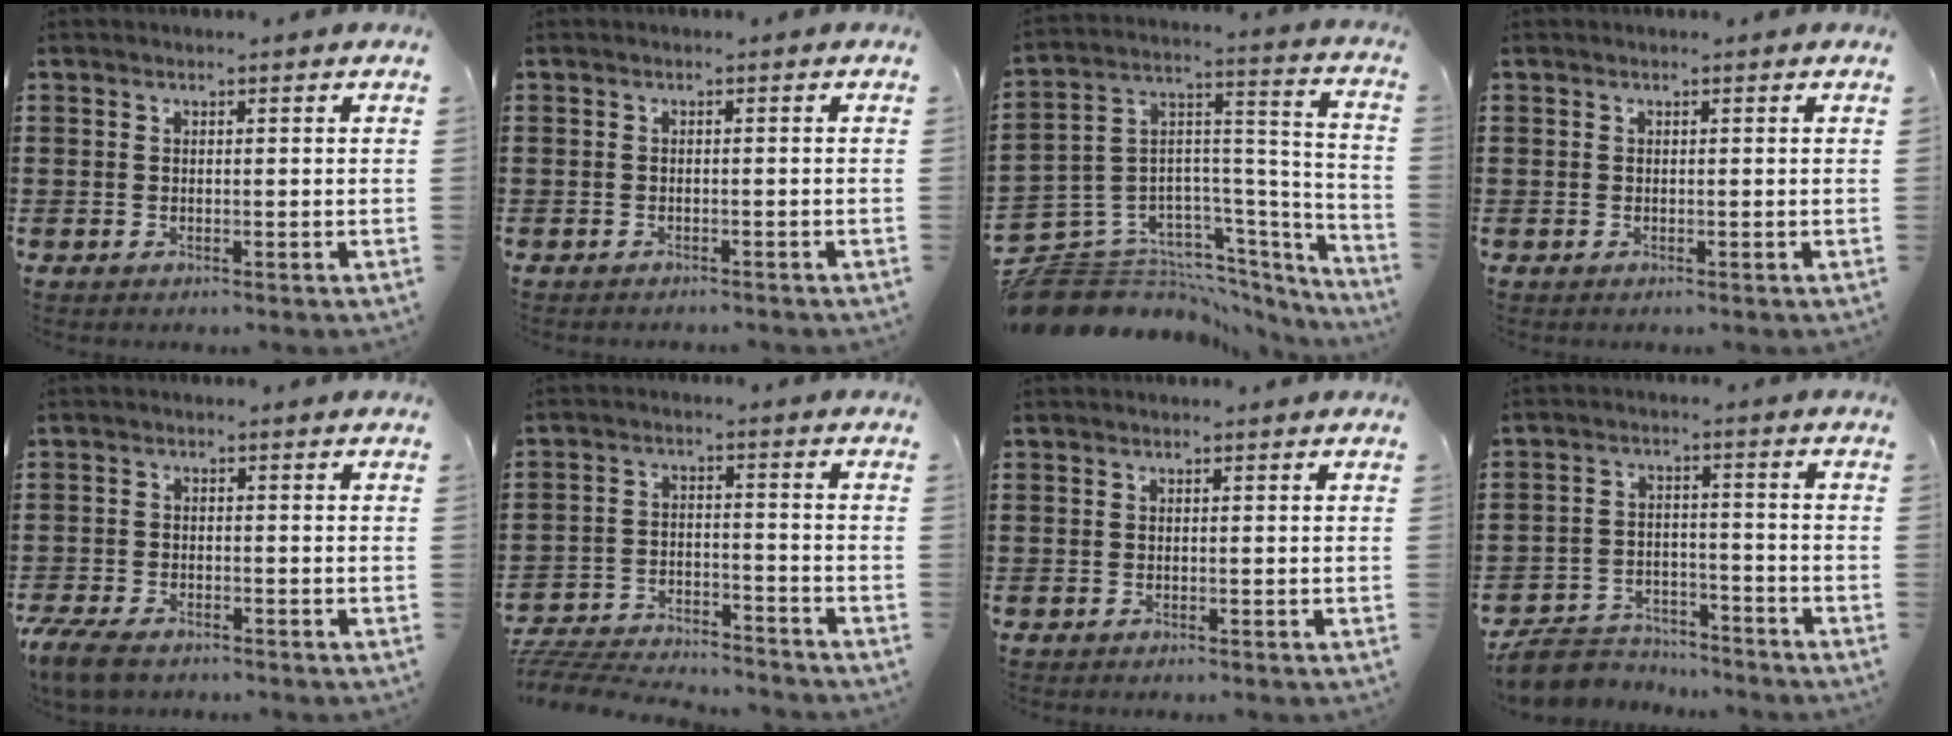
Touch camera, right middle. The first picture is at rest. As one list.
[{"total": 0.6, "force": [-0.6, 0.0, 0.0], "torque": [0.000, -0.001, -0.013]}, {"total": 7.5, "force": [-6.3, 4.0, 0.5], "torque": [-0.030, -0.010, -0.121]}, {"total": 0.0}, {"total": 3.4, "force": [-2.9, 1.0, 1.5], "torque": [-0.055, -0.007, -0.065]}, {"total": 5.9, "force": [-5.8, 0.6, 0.7], "torque": [-0.022, 0.005, -0.121]}, {"total": 0.0}, {"total": 6.5, "force": [-6.2, 1.6, 0.8], "torque": [-0.029, 0.012, -0.126]}]